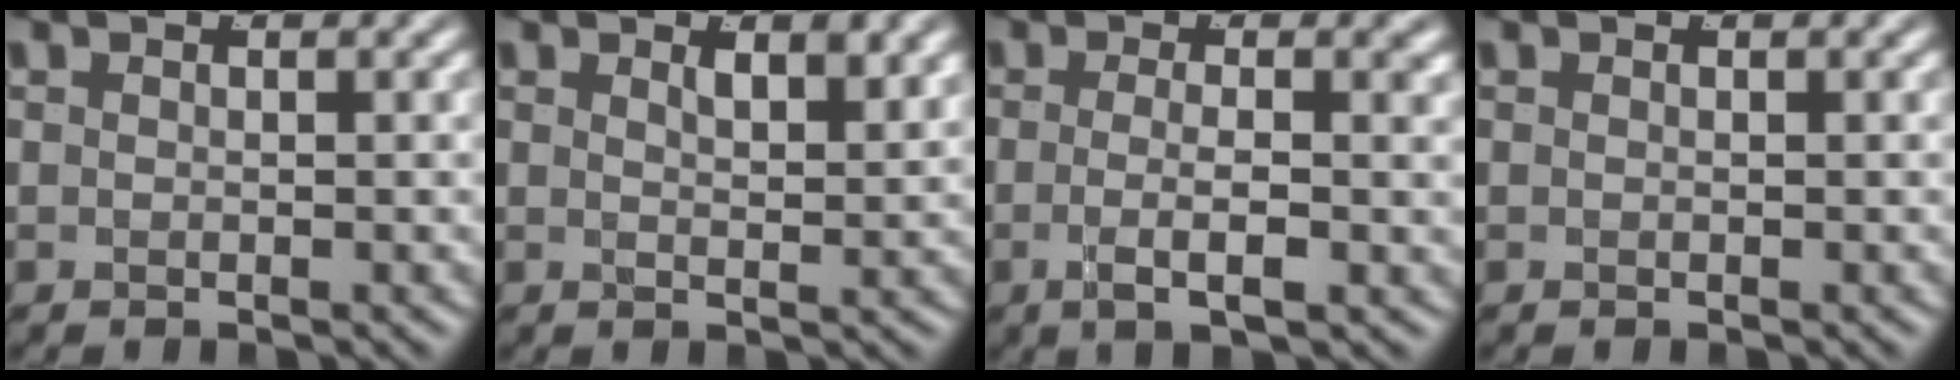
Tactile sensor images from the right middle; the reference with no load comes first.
{"total": 1.5, "force": [1.0, -0.5, 1.0], "torque": [-0.013, -0.009, 0.023]}
{"total": 3.8, "force": [-1.0, 0.5, 3.7], "torque": [-0.063, -0.015, -0.011]}
{"total": 0.0}